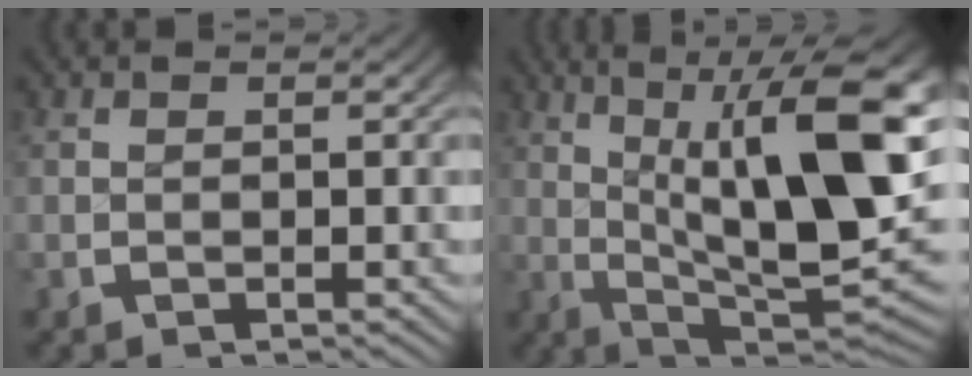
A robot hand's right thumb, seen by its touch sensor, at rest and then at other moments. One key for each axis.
{"total": 14.5, "fx": 0.3, "fy": 7.1, "fz": 12.7, "tx": -0.196, "ty": -0.039, "tz": 0.017}